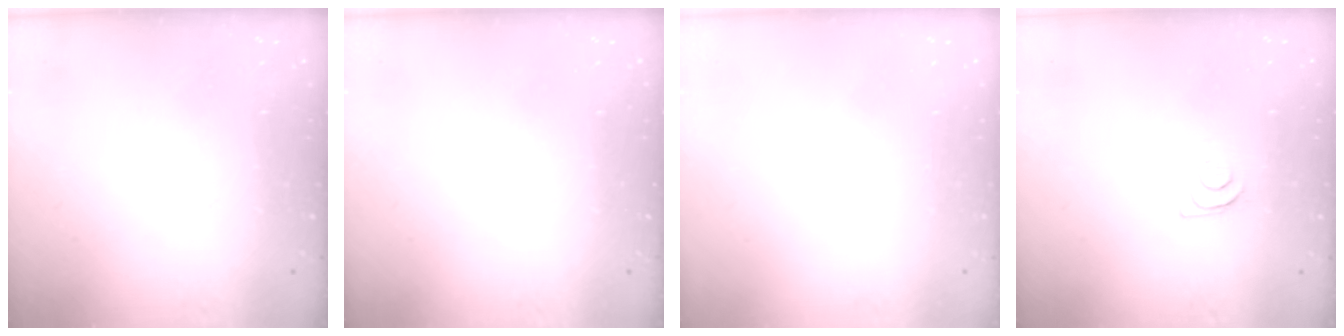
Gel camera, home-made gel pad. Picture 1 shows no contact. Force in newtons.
{"total": 0.0}
{"total": 1.7, "press": 1.7, "slide": 0.1}
{"total": 4.2, "press": 4.2, "slide": 0.5}